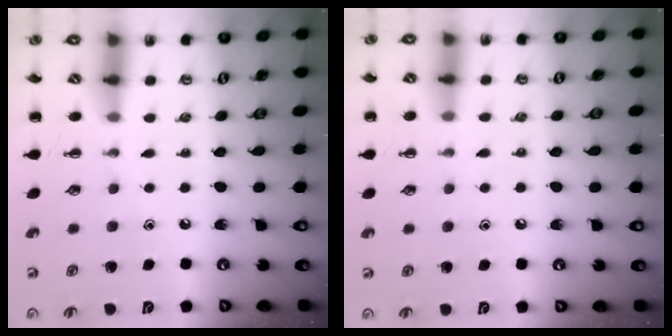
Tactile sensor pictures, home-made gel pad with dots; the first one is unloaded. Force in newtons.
{"total": 7.4, "press": 6.9, "slide": 2.6}